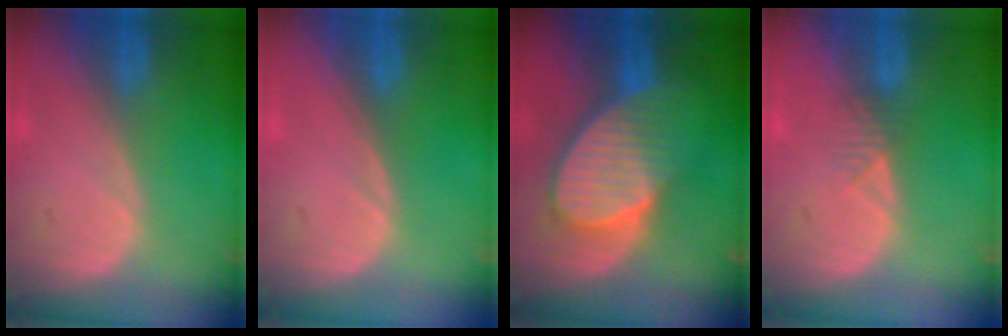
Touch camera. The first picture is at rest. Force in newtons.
{"total": 0.0}
{"total": 9.1, "press": 8.1, "slide": 4.0}
{"total": 1.9, "press": 1.6, "slide": 1.0}